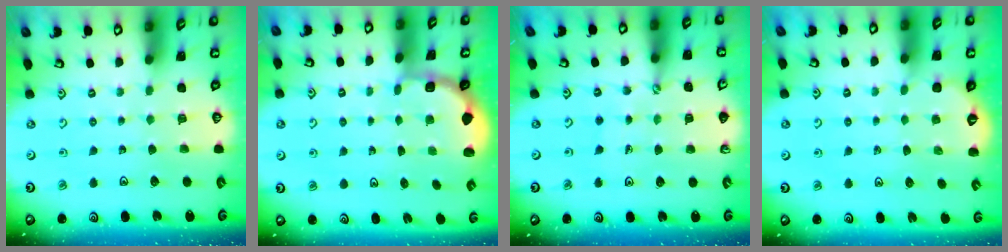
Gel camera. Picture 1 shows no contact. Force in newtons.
{"total": 2.0, "press": 1.8, "slide": 0.7}
{"total": 1.2, "press": 1.2, "slide": 0.2}
{"total": 2.6, "press": 1.9, "slide": 1.9}